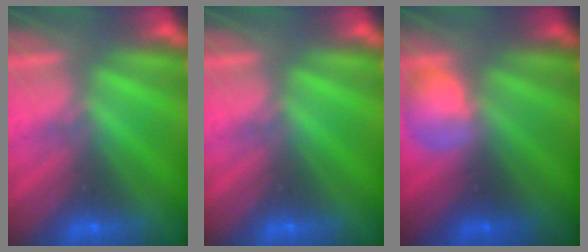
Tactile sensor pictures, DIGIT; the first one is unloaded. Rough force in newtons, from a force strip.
{"total": 0.0}
{"total": 2.4}